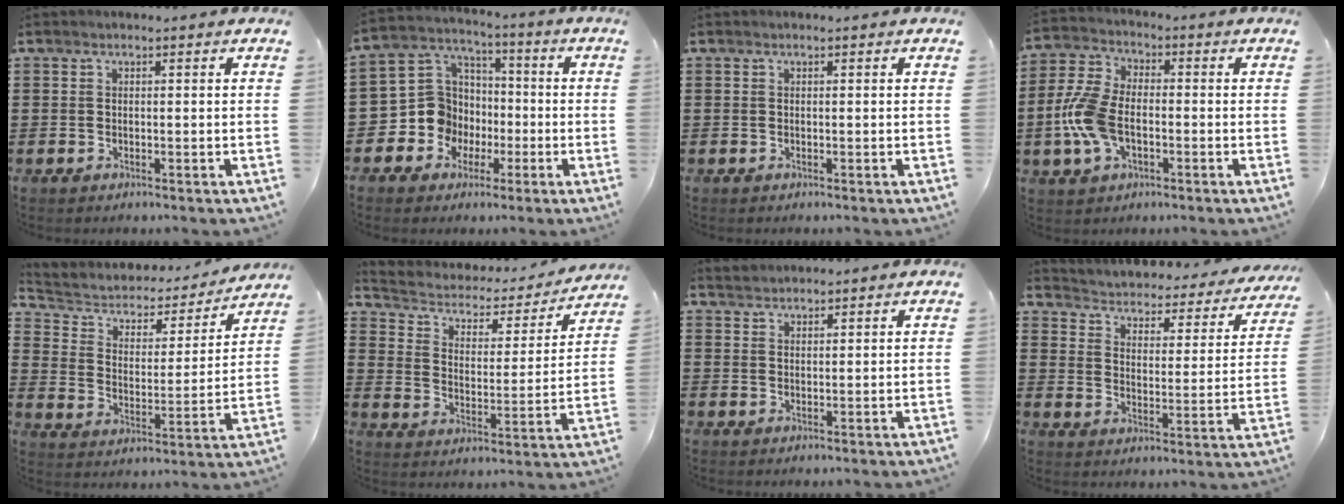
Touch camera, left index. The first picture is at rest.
{"total": 9.7, "force": [-2.0, 9.3, 2.1], "torque": [-0.100, 0.005, -0.035]}
{"total": 0.0}
{"total": 9.6, "force": [-1.9, 5.4, 7.7], "torque": [-0.193, -0.004, -0.041]}
{"total": 4.0, "force": [3.1, 2.4, 0.9], "torque": [-0.046, -0.022, 0.044]}
{"total": 3.1, "force": [2.1, 1.9, 1.2], "torque": [-0.042, -0.015, 0.027]}
{"total": 1.6, "force": [1.5, 0.1, -0.3], "torque": [0.001, 0.003, 0.032]}
{"total": 1.9, "force": [1.8, 0.4, 0.2], "torque": [-0.022, -0.027, 0.018]}